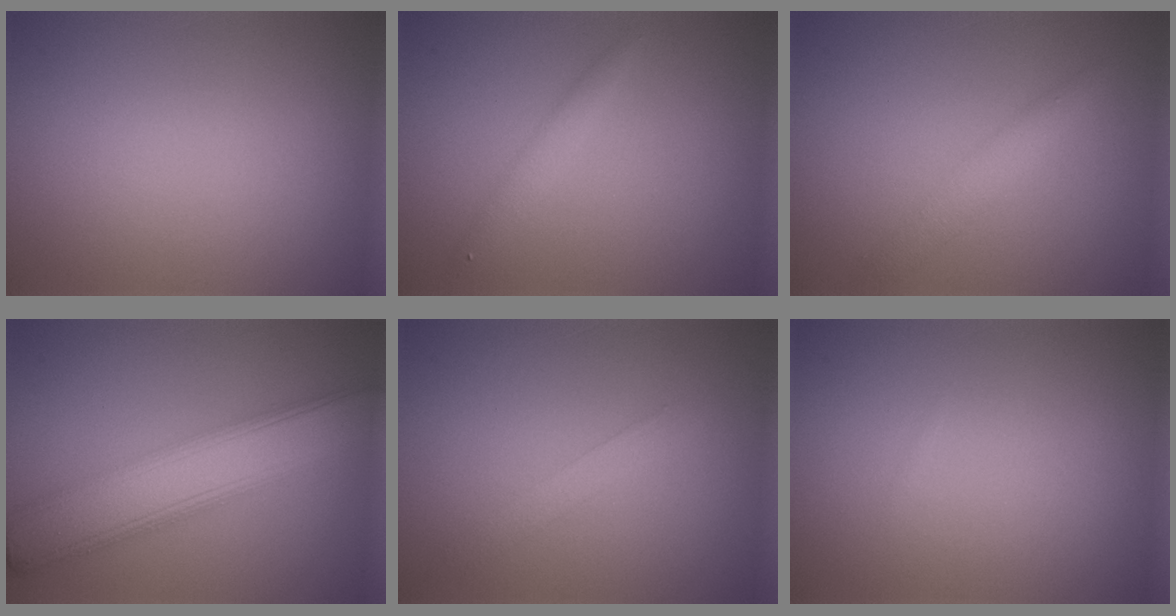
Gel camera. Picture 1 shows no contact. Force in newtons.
{"total": 1.3, "press": 1.3, "slide": 0.0}
{"total": 1.9, "press": 1.9, "slide": 0.1}
{"total": 7.7, "press": 7.6, "slide": 0.5}
{"total": 1.5, "press": 1.5, "slide": 0.1}
{"total": 0.0}